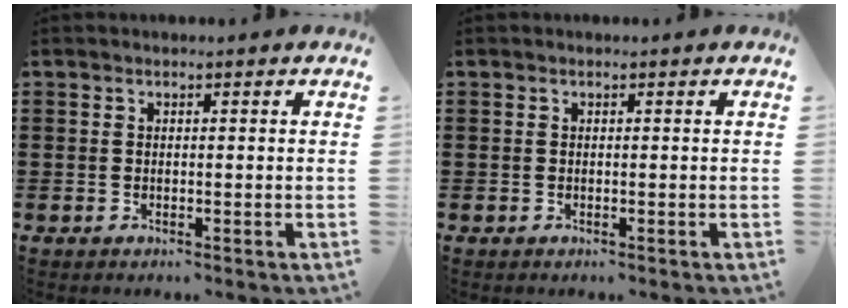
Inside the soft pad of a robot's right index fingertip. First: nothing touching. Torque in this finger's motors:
{"motor_torque": [0.00, 0.00, 0.00, 0.00]}